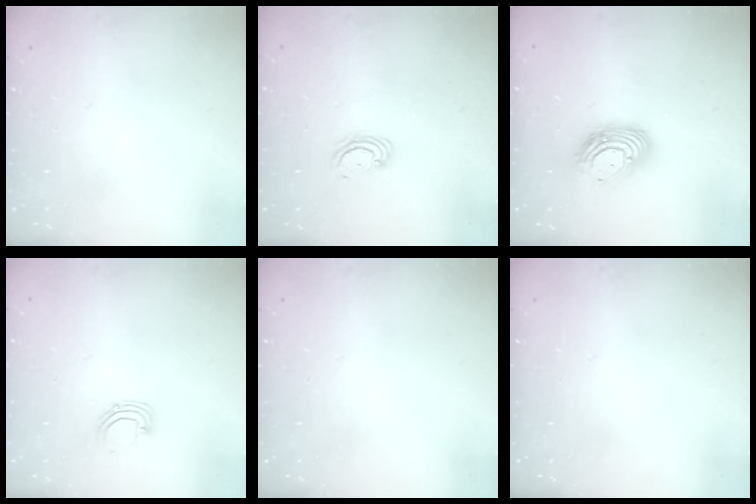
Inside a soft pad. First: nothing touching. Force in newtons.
{"total": 3.8, "press": 3.8, "slide": 0.4}
{"total": 11.8, "press": 11.8, "slide": 1.0}
{"total": 3.4, "press": 3.4, "slide": 0.3}
{"total": 0.0}
{"total": 0.0}